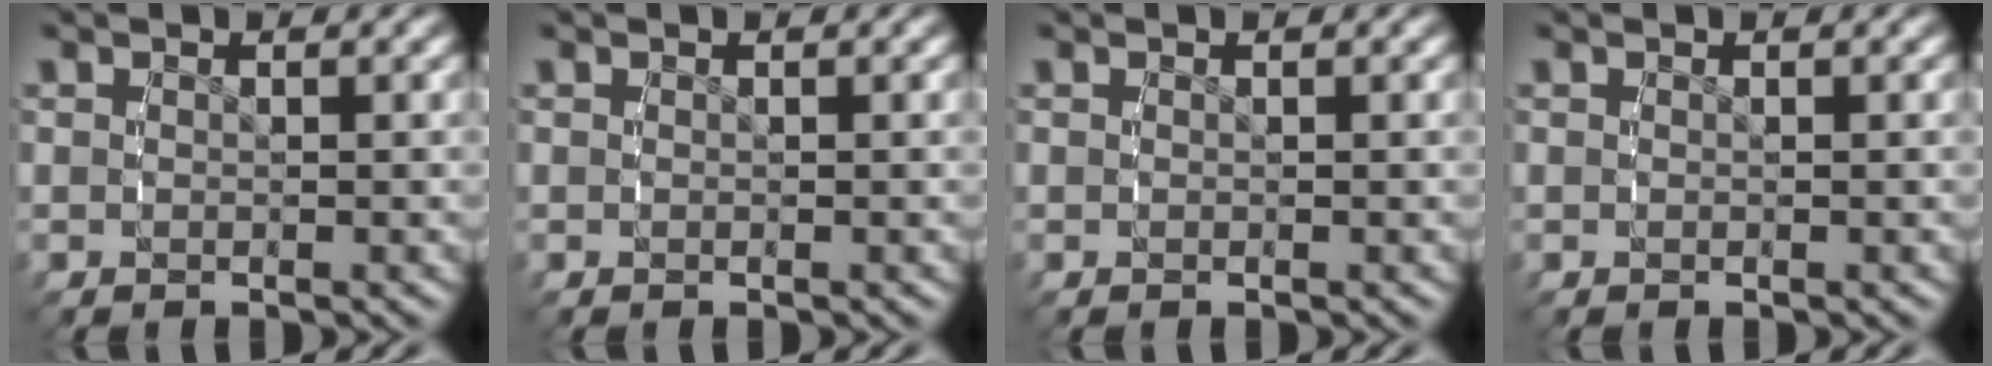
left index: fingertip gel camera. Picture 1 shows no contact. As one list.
[{"total": 0.0}, {"total": 0.0}, {"total": 0.0}]